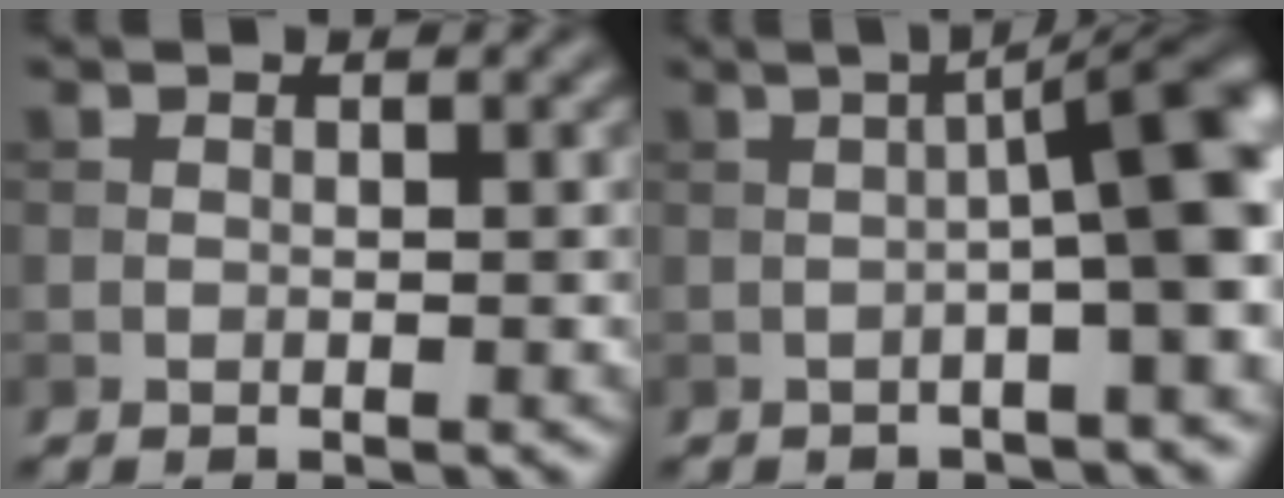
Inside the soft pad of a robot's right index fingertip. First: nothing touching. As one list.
[{"total": 7.5, "force": [-0.2, 1.2, 7.4], "torque": [-0.094, 0.023, -0.010]}]